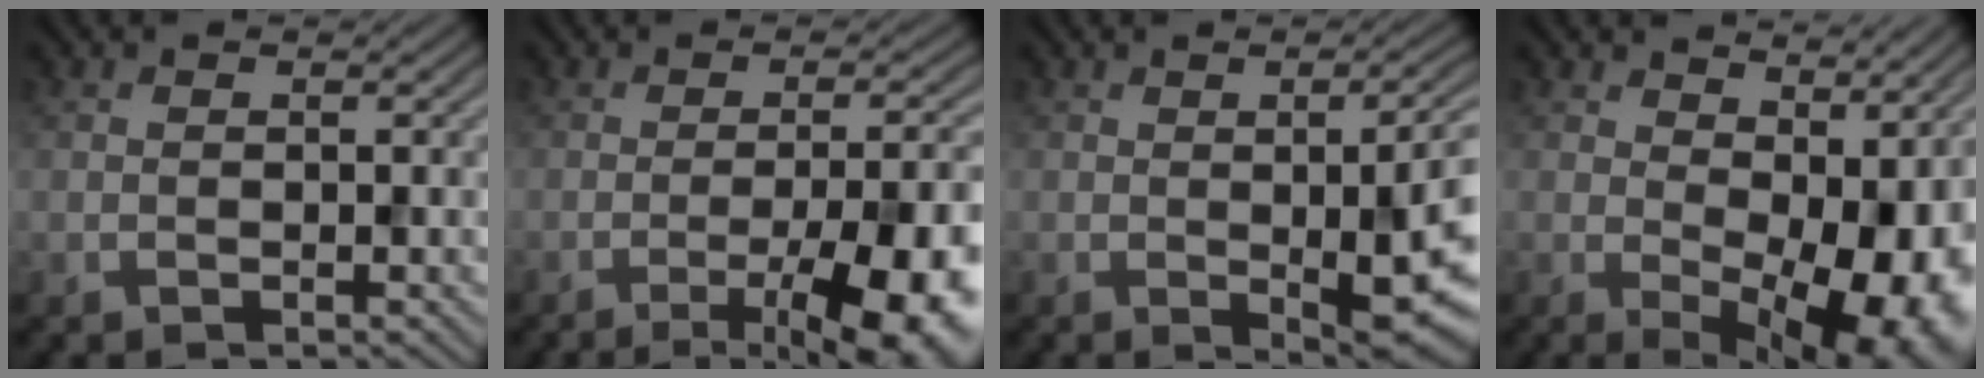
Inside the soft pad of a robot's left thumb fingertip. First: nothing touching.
{"total": 12.0, "force": [-5.4, 2.6, 10.3], "torque": [-0.145, 0.002, -0.075]}
{"total": 8.1, "force": [-0.5, 2.4, 7.7], "torque": [-0.108, -0.008, -0.003]}
{"total": 13.8, "force": [0.6, 6.8, 12.0], "torque": [-0.143, -0.015, 0.041]}